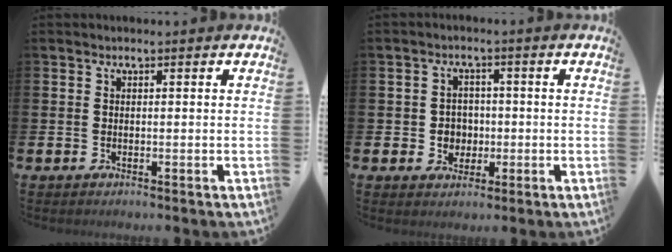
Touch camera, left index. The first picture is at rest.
{"total": 3.1, "force": [-0.4, 3.0, 0.9], "torque": [-0.012, 0.001, -0.017]}